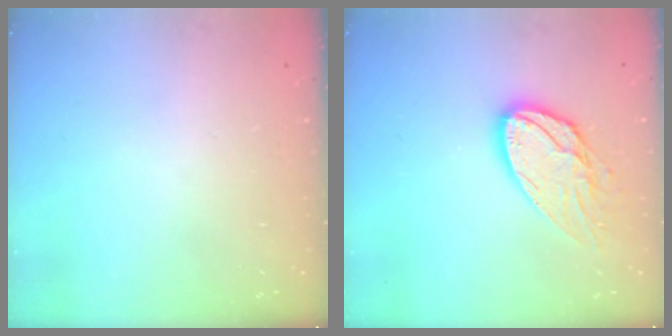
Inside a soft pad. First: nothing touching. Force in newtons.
{"total": 14.6, "press": 14.5, "slide": 1.2}